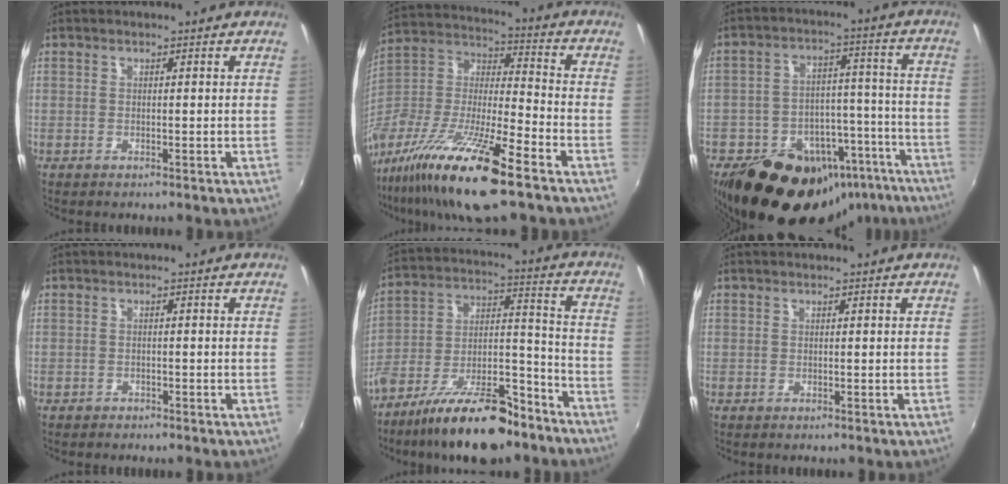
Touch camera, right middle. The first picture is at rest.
{"total": 23.0, "force": [-14.7, 4.1, 17.2], "torque": [-0.323, -0.030, -0.272]}
{"total": 26.2, "force": [-18.7, 14.7, 10.9], "torque": [-0.214, 0.042, -0.233]}
{"total": 1.2, "force": [-1.1, 0.6, 0.0], "torque": [-0.006, 0.000, -0.018]}
{"total": 19.1, "force": [-12.9, 7.1, 12.1], "torque": [-0.212, -0.002, -0.202]}
{"total": 0.0}